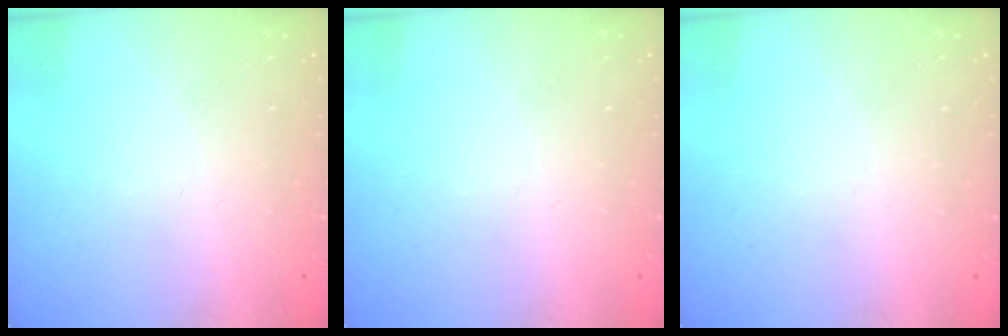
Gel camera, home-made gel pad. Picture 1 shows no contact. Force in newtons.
{"total": 0.0}
{"total": 0.0}